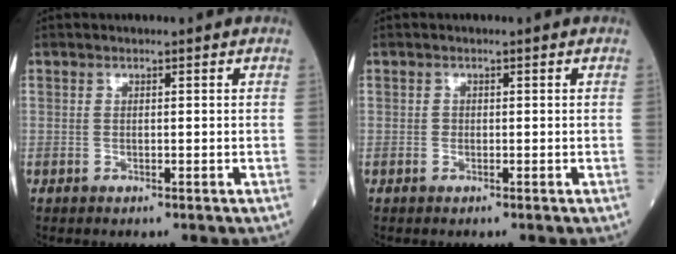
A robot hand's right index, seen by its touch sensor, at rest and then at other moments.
{"total": 0.5, "force": [-0.1, 0.5, 0.1], "torque": [0.000, 0.002, -0.002]}